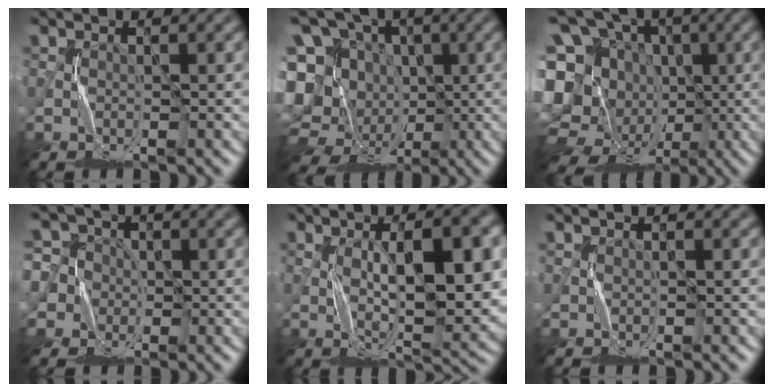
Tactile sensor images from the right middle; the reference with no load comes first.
{"total": 15.3, "force": [-3.8, 13.5, 6.1], "torque": [-0.150, 0.006, -0.064]}
{"total": 15.2, "force": [-2.3, 13.1, 7.3], "torque": [-0.172, 0.007, -0.029]}
{"total": 7.0, "force": [0.5, 6.9, 1.4], "torque": [-0.038, 0.040, -0.024]}
{"total": 9.6, "force": [0.8, 3.2, 9.0], "torque": [-0.136, -0.003, 0.021]}
{"total": 0.5, "force": [0.3, -0.4, -0.3], "torque": [0.006, -0.001, 0.007]}